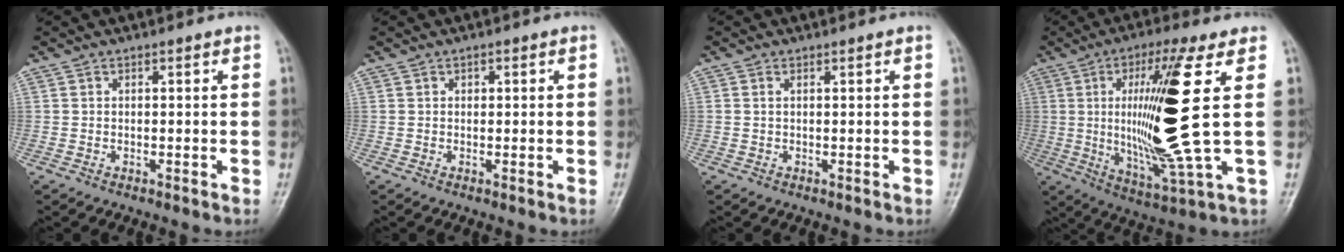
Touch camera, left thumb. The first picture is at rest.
{"total": 0.7, "force": [0.3, 0.5, 0.4], "torque": [-0.002, 0.000, 0.004]}
{"total": 0.5, "force": [0.2, 0.1, 0.4], "torque": [-0.018, 0.005, 0.005]}
{"total": 17.9, "force": [2.0, 0.9, 17.8], "torque": [-0.343, -0.030, 0.036]}